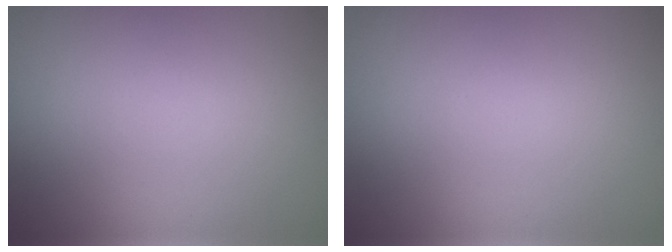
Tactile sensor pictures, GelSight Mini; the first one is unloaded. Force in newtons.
{"total": 0.0}